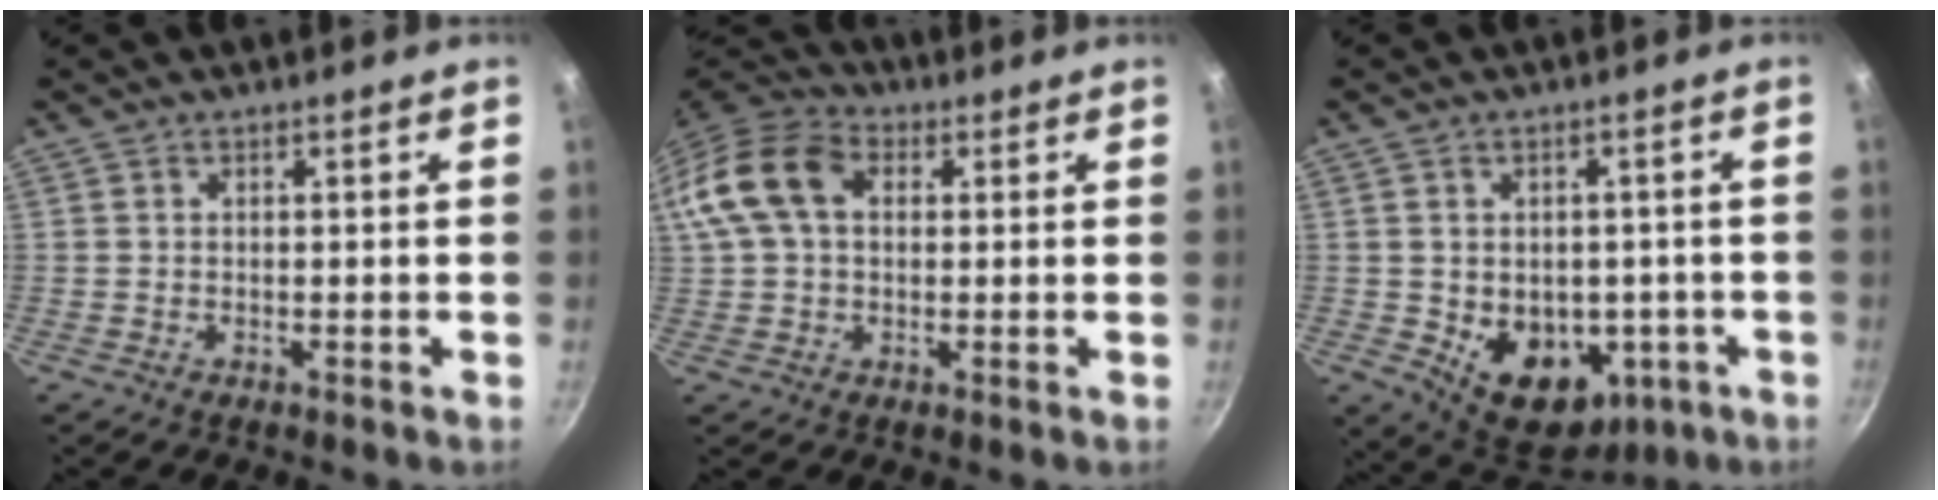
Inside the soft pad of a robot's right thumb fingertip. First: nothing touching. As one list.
[{"total": 14.0, "force": [3.0, 9.7, 9.7], "torque": [-0.177, 0.031, 0.038]}, {"total": 14.3, "force": [-3.2, 10.4, 9.2], "torque": [-0.095, -0.005, -0.021]}]